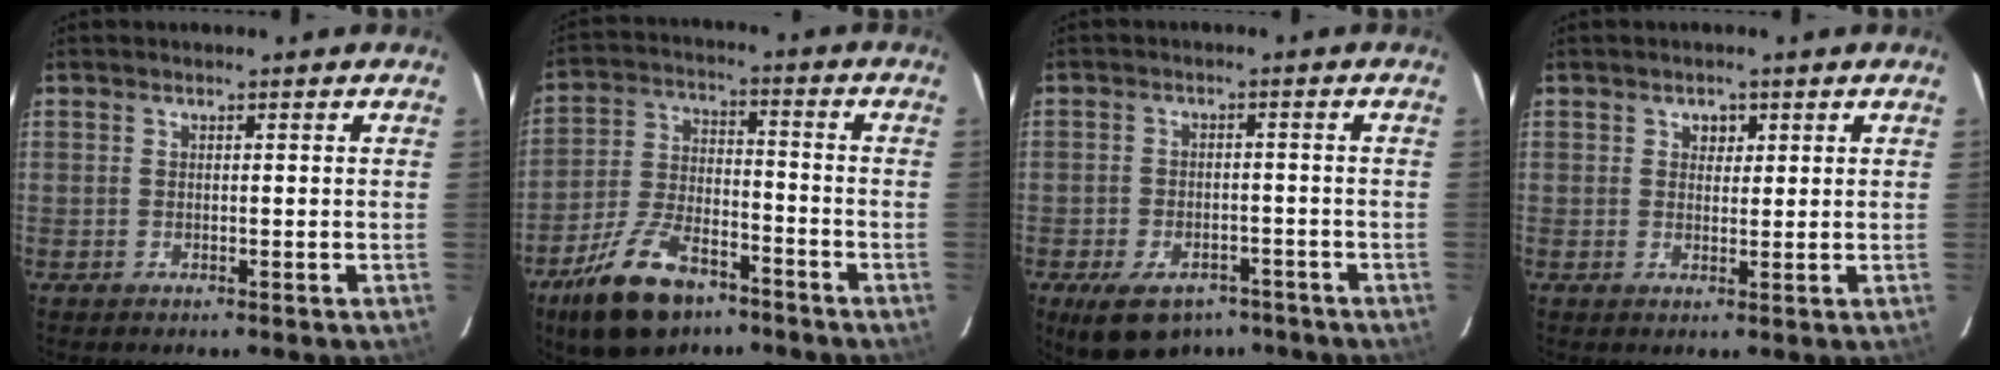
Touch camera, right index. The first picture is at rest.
{"total": 15.5, "force": [-10.3, 7.3, 9.1], "torque": [-0.195, -0.008, -0.180]}
{"total": 11.4, "force": [-7.7, 6.5, 5.5], "torque": [-0.126, -0.005, -0.110]}
{"total": 2.0, "force": [0.8, 1.8, 0.5], "torque": [-0.005, 0.008, 0.013]}